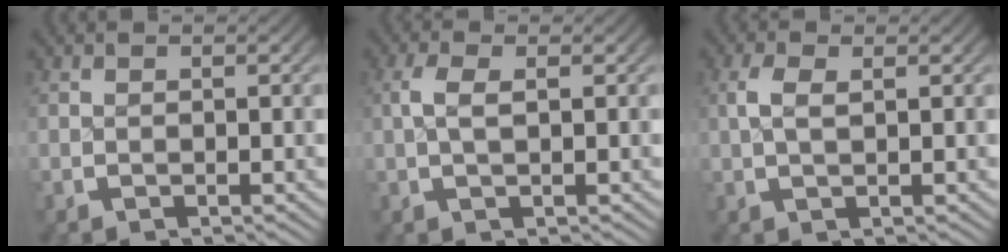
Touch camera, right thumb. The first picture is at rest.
{"total": 2.0, "force": [0.5, 0.8, 1.7], "torque": [-0.041, 0.003, 0.012]}
{"total": 1.8, "force": [0.7, 0.7, 1.5], "torque": [-0.033, 0.001, 0.017]}